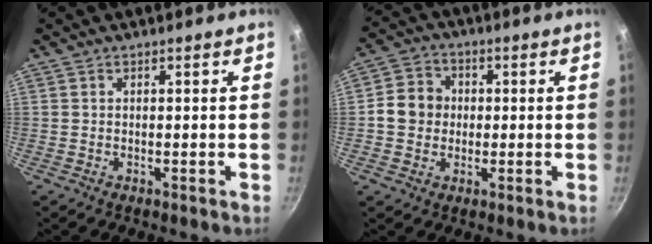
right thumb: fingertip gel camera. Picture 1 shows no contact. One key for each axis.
{"total": 7.3, "fx": 0.0, "fy": 6.6, "fz": 3.2, "tx": -0.026, "ty": 0.012, "tz": -0.016}